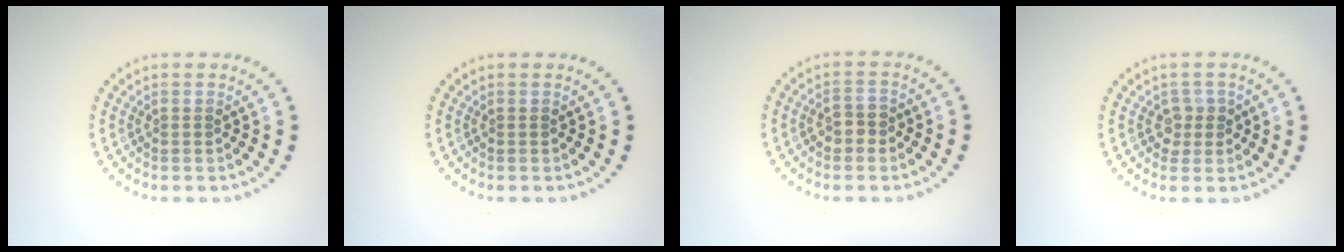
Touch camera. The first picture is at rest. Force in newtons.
{"total": 0.0}
{"total": 1.6, "press": 1.5, "slide": 0.4}
{"total": 1.4, "press": 1.2, "slide": 0.7}